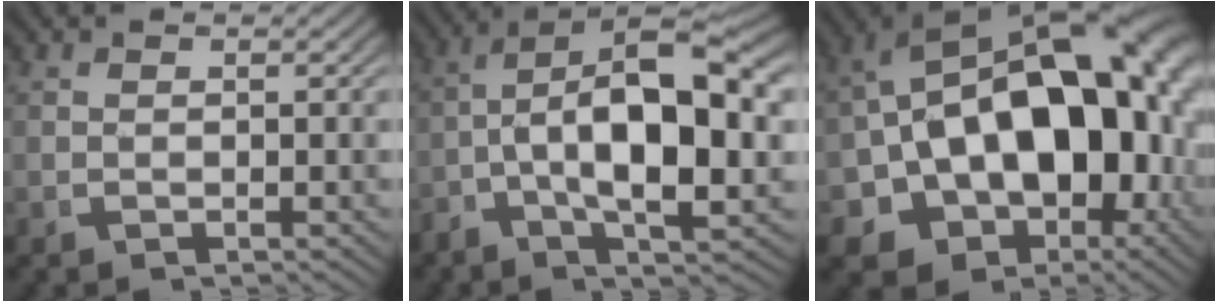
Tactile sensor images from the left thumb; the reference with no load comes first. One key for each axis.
{"total": 11.7, "fx": -0.4, "fy": 5.9, "fz": 10.1, "tx": -0.174, "ty": -0.026, "tz": -0.006}
{"total": 24.5, "fx": -3.7, "fy": 17.3, "fz": 16.9, "tx": -0.289, "ty": -0.068, "tz": -0.040}